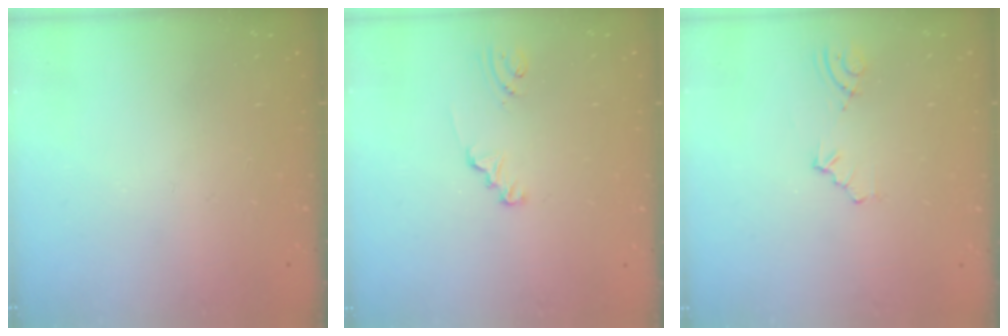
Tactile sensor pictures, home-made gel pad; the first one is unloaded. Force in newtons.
{"total": 1.3, "press": 1.3, "slide": 0.1}
{"total": 4.1, "press": 3.4, "slide": 2.2}